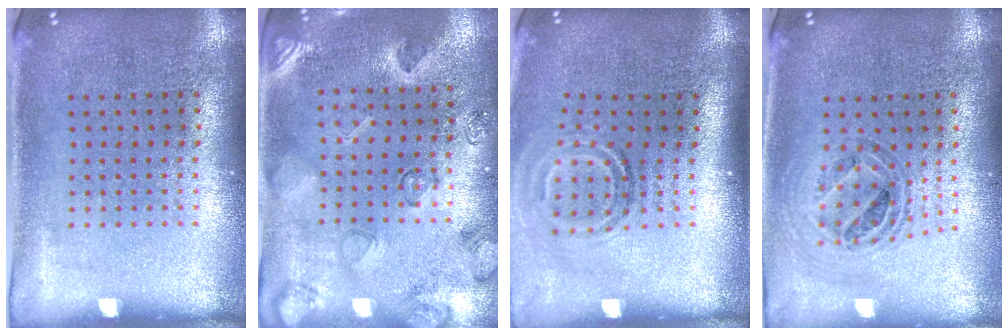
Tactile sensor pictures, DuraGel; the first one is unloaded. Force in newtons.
{"total": 2.3, "press": 1.9, "slide": 1.3}
{"total": 1.9, "press": 1.2, "slide": 1.5}
{"total": 0.9, "press": 0.9, "slide": 0.1}